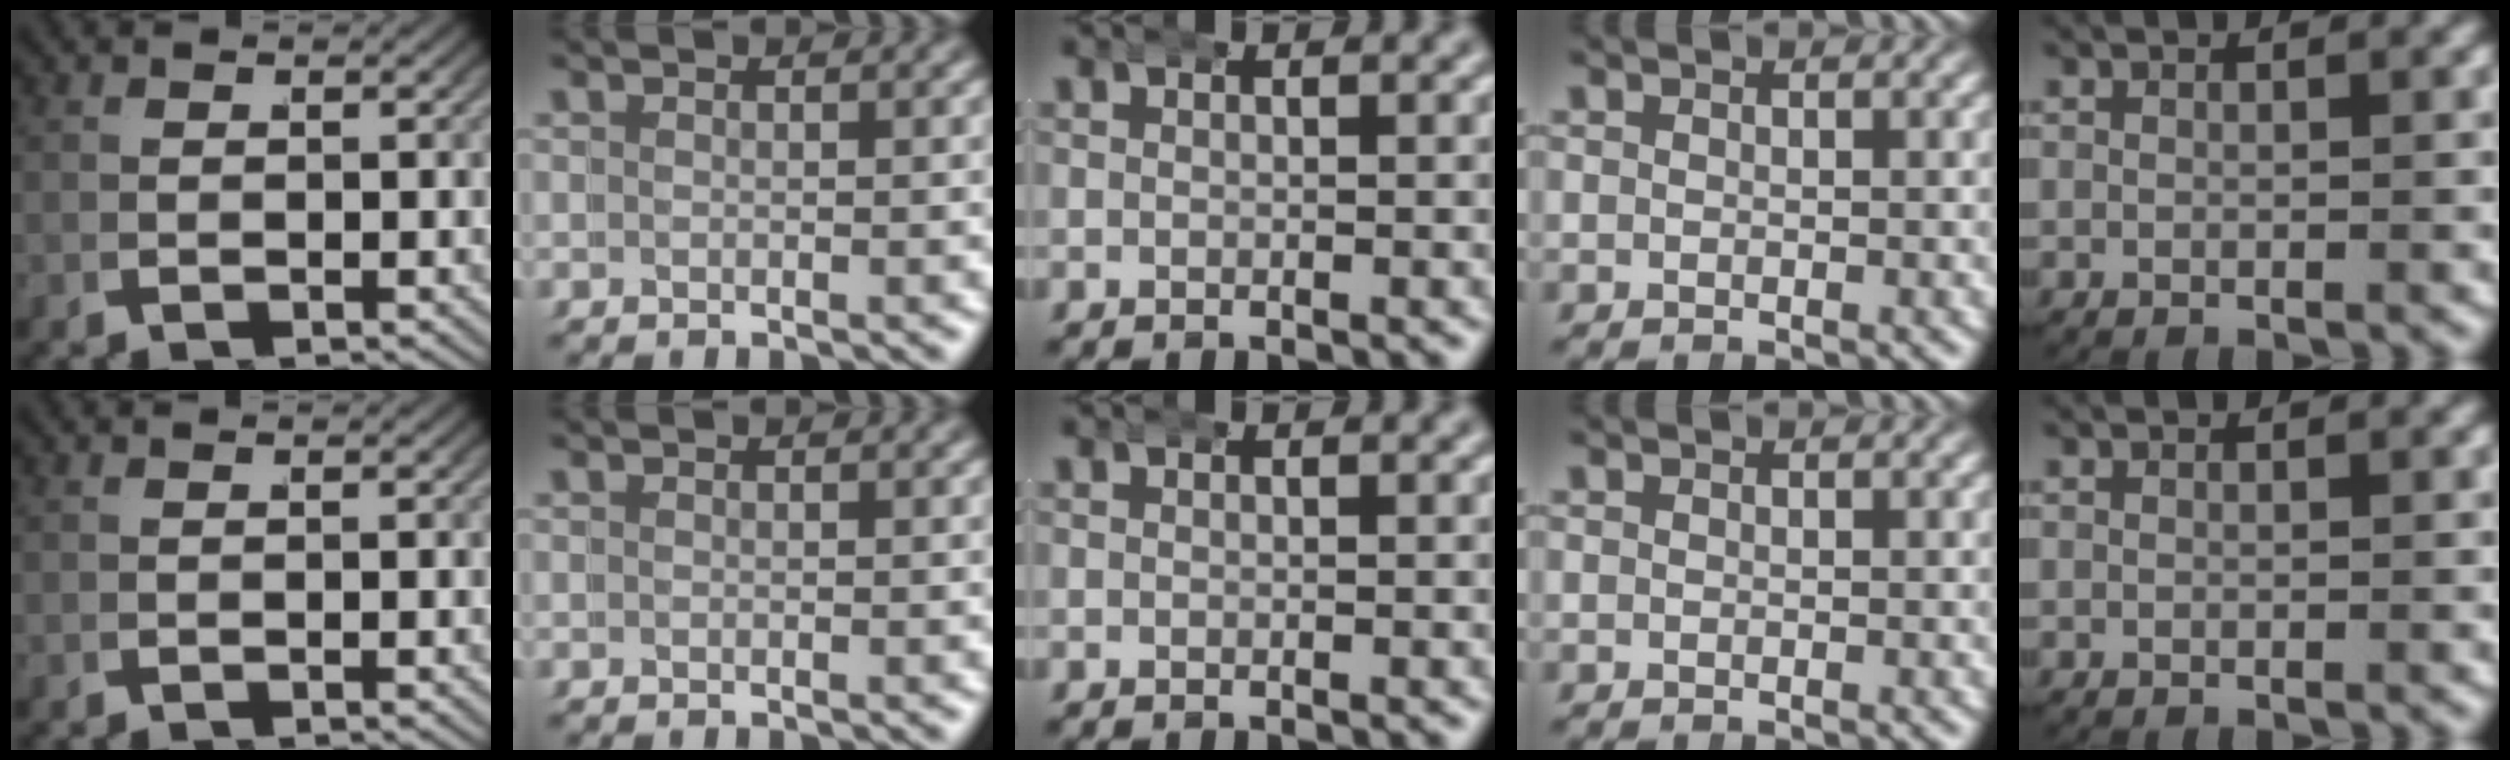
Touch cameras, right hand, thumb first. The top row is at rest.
{}